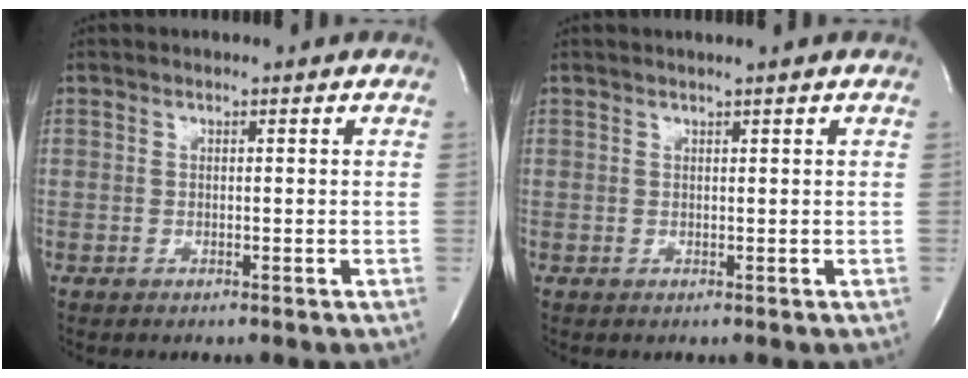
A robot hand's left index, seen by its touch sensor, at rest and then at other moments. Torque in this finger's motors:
{"motor_torque": [0.25, -0.20, 0.08, 0.01]}